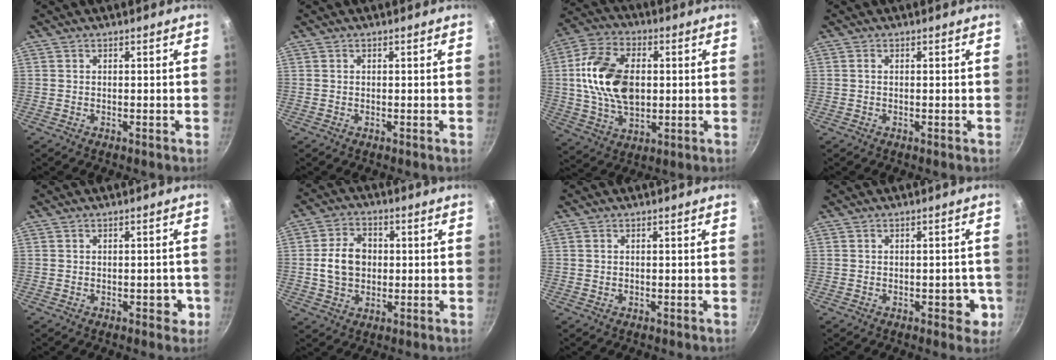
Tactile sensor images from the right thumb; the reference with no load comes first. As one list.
[{"total": 0.0}, {"total": 16.9, "force": [1.4, 10.9, 12.9], "torque": [-0.220, 0.007, 0.021]}, {"total": 0.6, "force": [-0.1, 0.1, 0.6], "torque": [-0.011, 0.001, -0.003]}, {"total": 3.1, "force": [-1.0, 1.9, 2.2], "torque": [0.000, 0.012, -0.013]}, {"total": 8.5, "force": [0.2, 6.6, 5.4], "torque": [-0.076, 0.012, 0.000]}, {"total": 0.0}, {"total": 4.9, "force": [-1.5, 2.8, 3.8], "torque": [-0.017, 0.010, -0.019]}]